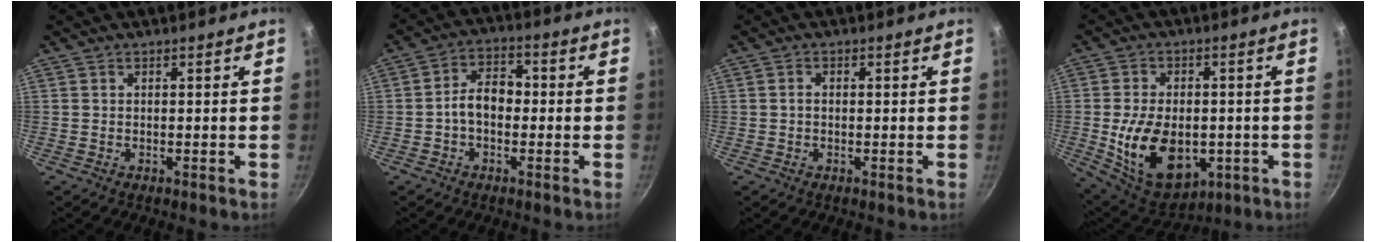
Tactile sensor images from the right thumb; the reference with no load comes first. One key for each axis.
{"total": 6.8, "fx": -0.9, "fy": 4.6, "fz": 4.9, "tx": -0.056, "ty": 0.028, "tz": -0.026}
{"total": 1.1, "fx": -0.1, "fy": 0.8, "fz": 0.8, "tx": -0.015, "ty": 0.005, "tz": -0.001}
{"total": 16.8, "fx": -2.8, "fy": 10.8, "fz": 12.6, "tx": -0.190, "ty": -0.004, "tz": -0.026}